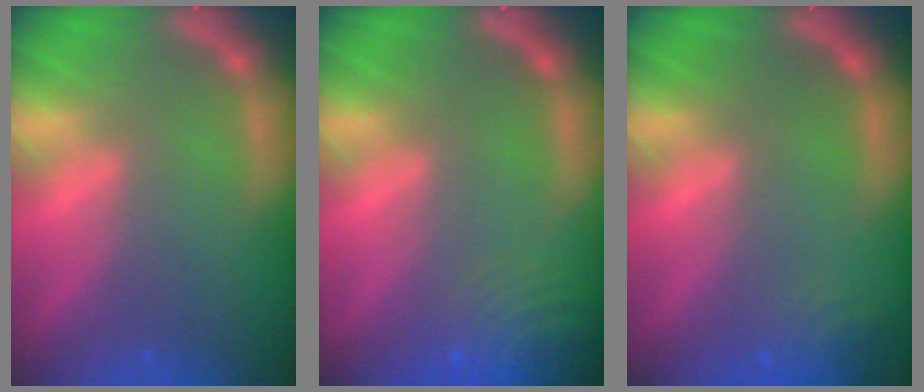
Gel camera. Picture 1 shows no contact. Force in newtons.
{"total": 8.0}
{"total": 3.0}